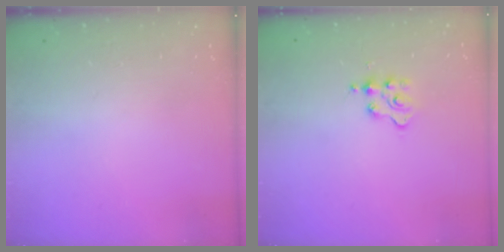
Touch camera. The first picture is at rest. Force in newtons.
{"total": 2.3, "press": 2.2, "slide": 0.5}